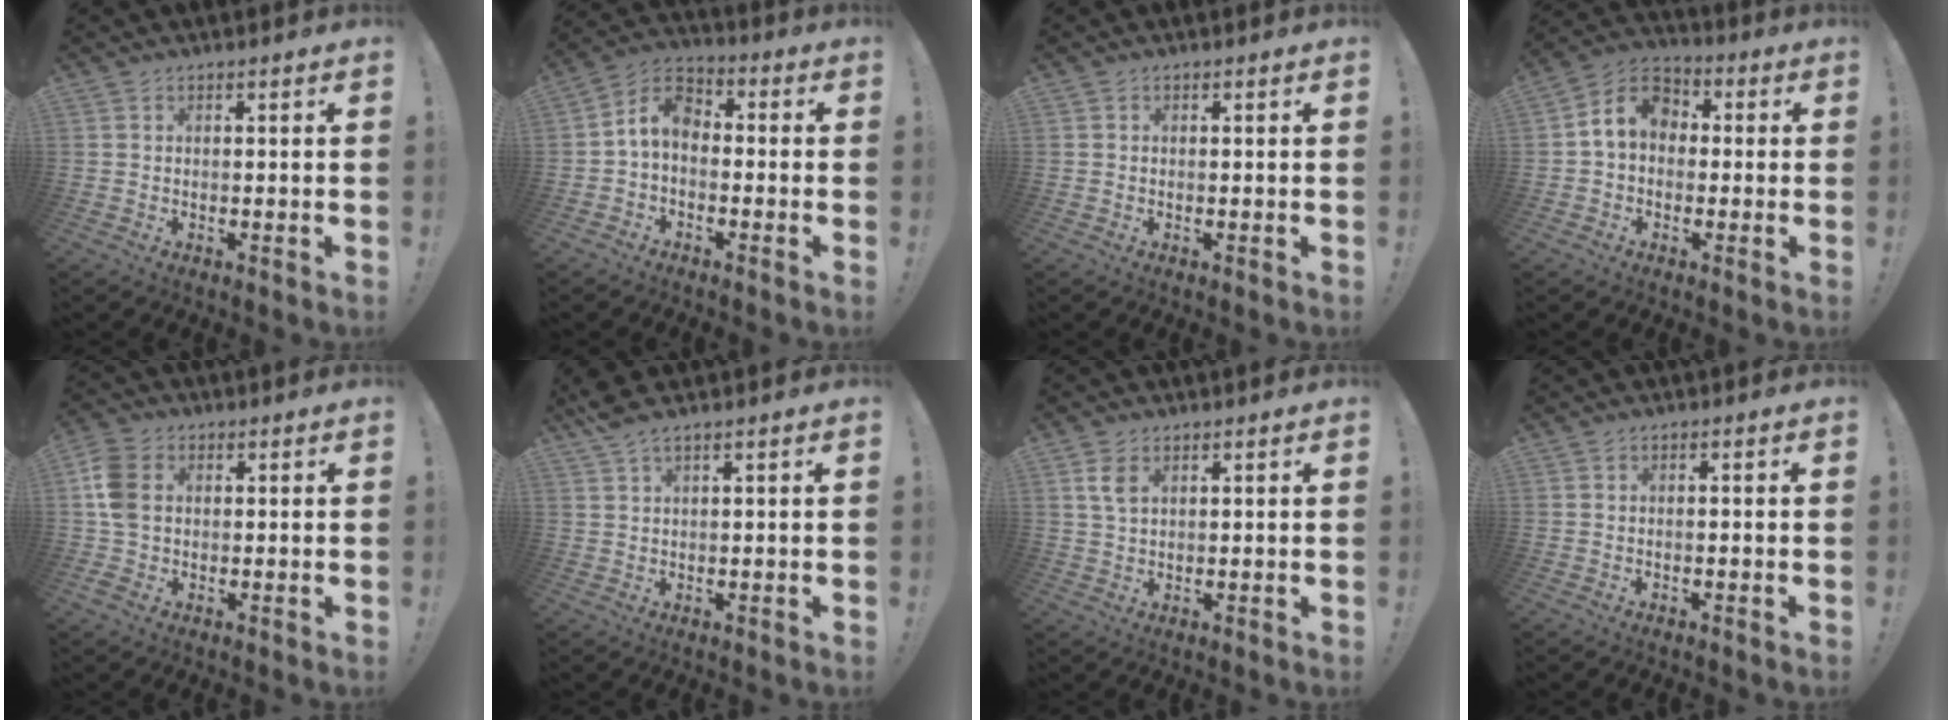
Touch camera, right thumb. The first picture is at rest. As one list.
[{"total": 7.3, "force": [-0.7, 4.8, 5.4], "torque": [-0.103, 0.012, -0.010]}, {"total": 0.0}, {"total": 9.5, "force": [0.9, 7.2, 6.1], "torque": [-0.105, 0.018, 0.023]}, {"total": 10.1, "force": [0.8, 7.3, 6.9], "torque": [-0.139, 0.010, 0.023]}, {"total": 4.0, "force": [2.9, 0.7, 2.7], "torque": [-0.053, -0.008, 0.054]}, {"total": 4.7, "force": [1.9, 2.8, 3.3], "torque": [-0.059, 0.000, 0.037]}, {"total": 0.8, "force": [-0.6, -0.1, 0.4], "torque": [-0.006, -0.001, -0.011]}]